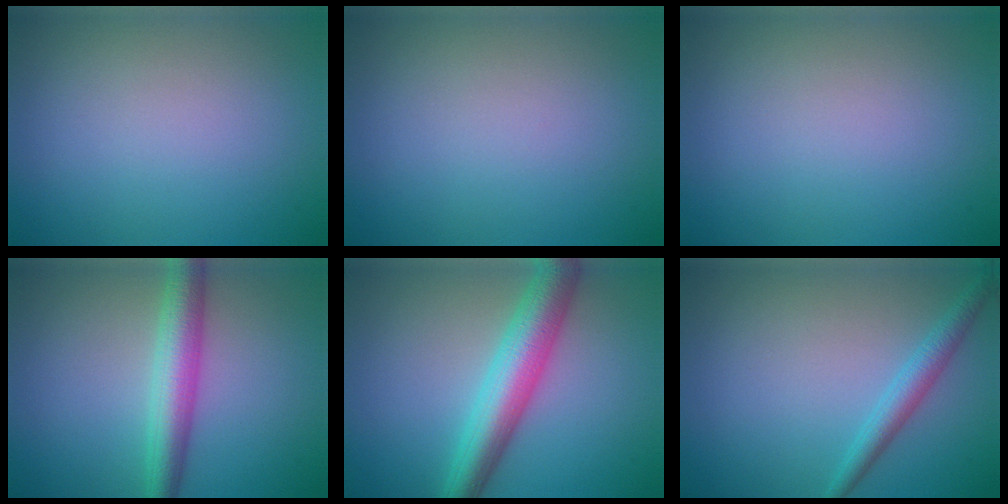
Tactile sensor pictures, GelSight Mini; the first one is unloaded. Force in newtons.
{"total": 0.0}
{"total": 0.0}
{"total": 4.6, "press": 4.5, "slide": 0.1}
{"total": 6.2, "press": 6.2, "slide": 0.3}
{"total": 2.3, "press": 2.3, "slide": 0.1}